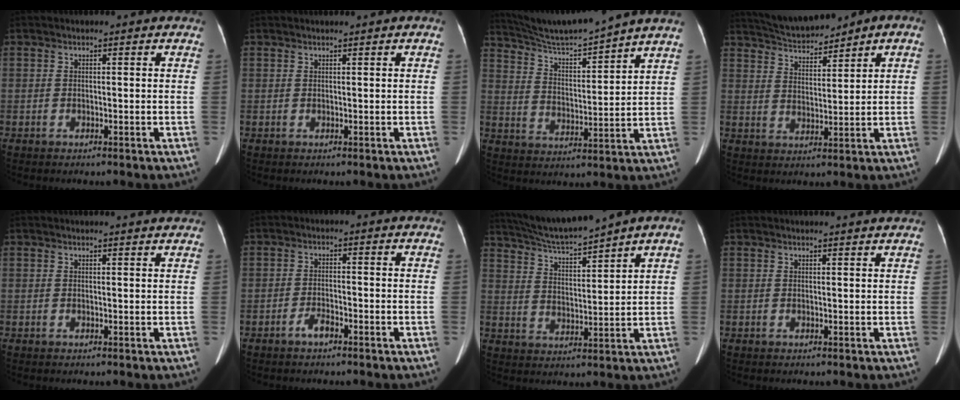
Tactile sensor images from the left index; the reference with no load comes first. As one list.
[{"total": 0.7, "force": [0.6, -0.1, 0.3], "torque": [-0.005, 0.008, 0.014]}, {"total": 13.9, "force": [12.9, -1.9, 4.9], "torque": [-0.094, -0.006, 0.210]}, {"total": 7.1, "force": [6.4, 1.0, 3.0], "torque": [-0.058, 0.020, 0.121]}, {"total": 2.8, "force": [2.7, -0.3, 0.6], "torque": [-0.009, 0.004, 0.030]}, {"total": 2.2, "force": [-1.6, 0.6, 1.3], "torque": [-0.027, 0.001, -0.030]}, {"total": 9.8, "force": [8.8, -1.3, 4.1], "torque": [-0.071, 0.008, 0.163]}, {"total": 3.5, "force": [3.3, -0.5, 0.9], "torque": [-0.011, 0.004, 0.036]}]